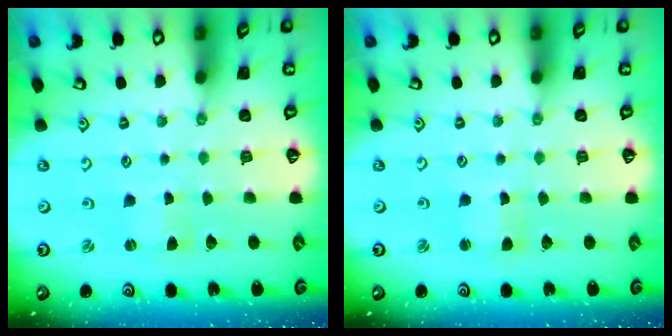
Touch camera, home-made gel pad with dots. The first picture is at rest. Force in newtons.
{"total": 1.5, "press": 1.5, "slide": 0.2}